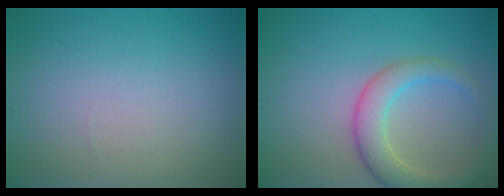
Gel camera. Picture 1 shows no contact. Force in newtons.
{"total": 4.7, "press": 4.7, "slide": 0.3}